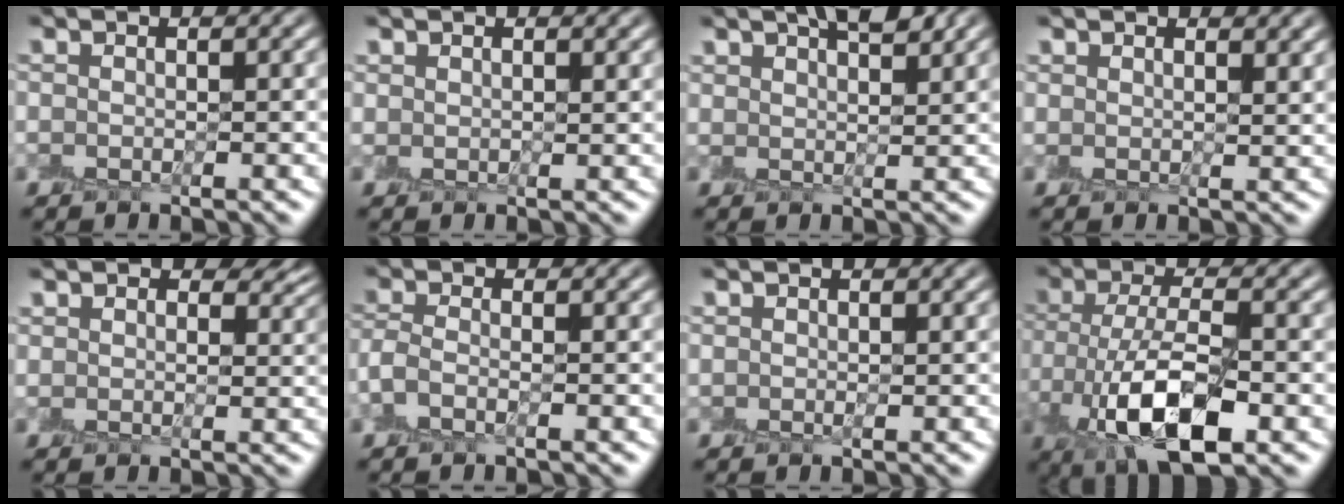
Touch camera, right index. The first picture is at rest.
{"total": 0.9, "force": [0.9, 0.2, 0.0], "torque": [-0.001, -0.001, 0.017]}
{"total": 3.8, "force": [3.0, 1.1, 2.2], "torque": [-0.010, 0.017, 0.034]}
{"total": 2.5, "force": [2.0, 1.0, 1.2], "torque": [0.002, 0.006, 0.016]}
{"total": 3.6, "force": [2.5, 2.0, 1.8], "torque": [-0.029, 0.006, 0.038]}
{"total": 1.4, "force": [-0.8, 0.5, 1.0], "torque": [-0.024, 0.002, -0.020]}
{"total": 0.0}
{"total": 8.9, "force": [-2.9, 3.9, 7.5], "torque": [-0.142, -0.004, -0.049]}